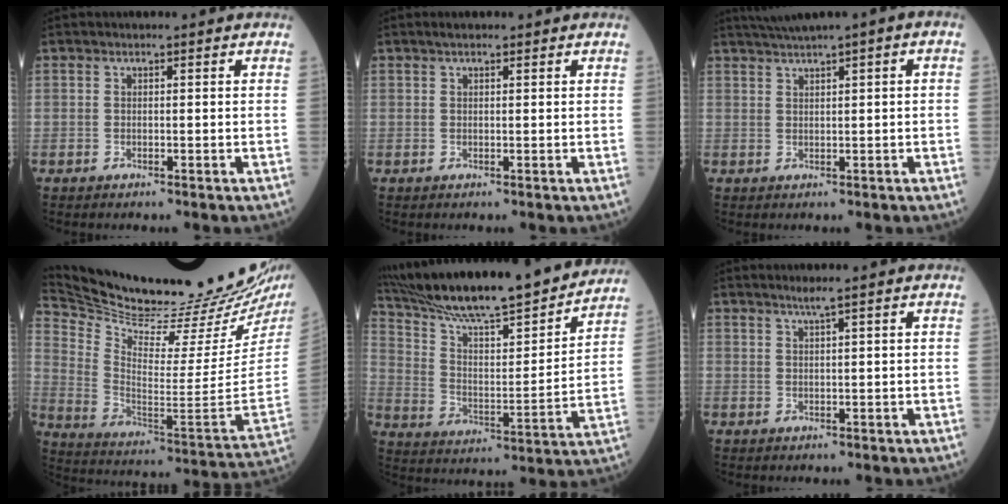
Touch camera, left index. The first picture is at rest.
{"total": 1.7, "force": [1.3, 0.6, 0.9], "torque": [-0.020, 0.016, 0.018]}
{"total": 4.4, "force": [2.6, -0.2, 3.5], "torque": [-0.066, 0.021, 0.049]}
{"total": 31.0, "force": [27.8, 2.5, 13.5], "torque": [-0.231, -0.115, 0.392]}
{"total": 24.8, "force": [21.6, 2.6, 11.9], "torque": [-0.208, -0.007, 0.328]}
{"total": 1.5, "force": [1.0, -0.5, 0.9], "torque": [-0.026, -0.002, 0.026]}